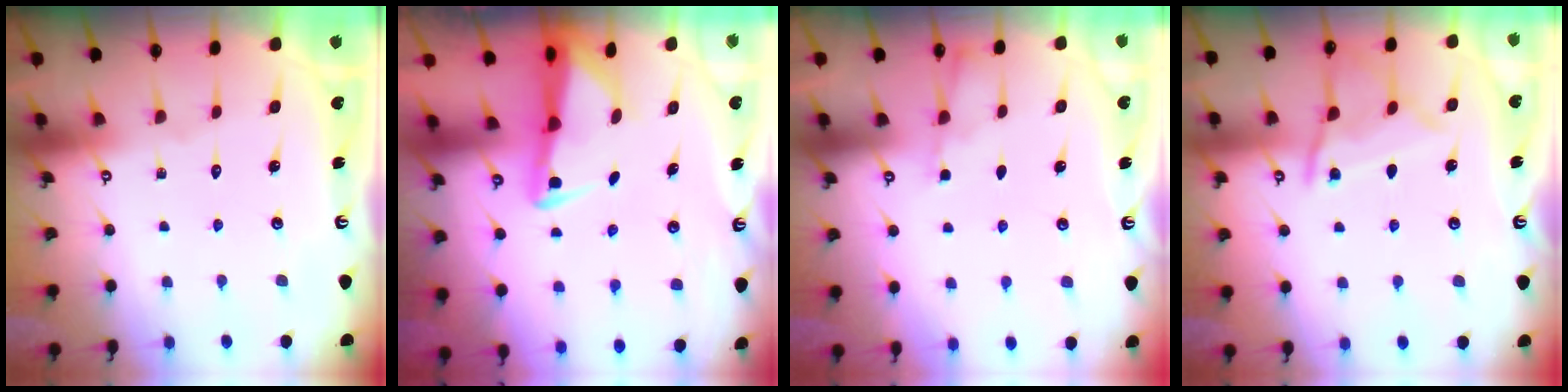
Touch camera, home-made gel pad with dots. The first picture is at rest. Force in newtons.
{"total": 3.0, "press": 3.0, "slide": 0.7}
{"total": 2.4, "press": 2.4, "slide": 0.5}
{"total": 10.4, "press": 10.4, "slide": 1.0}